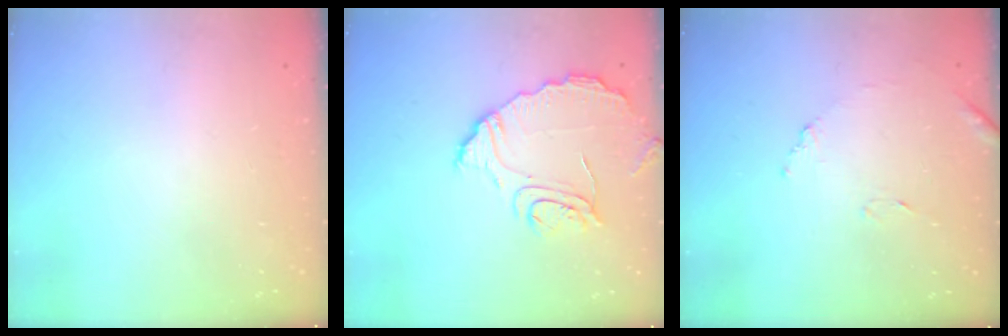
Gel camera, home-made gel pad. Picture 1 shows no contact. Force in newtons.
{"total": 10.9, "press": 10.9, "slide": 0.2}
{"total": 7.8, "press": 7.8, "slide": 0.5}